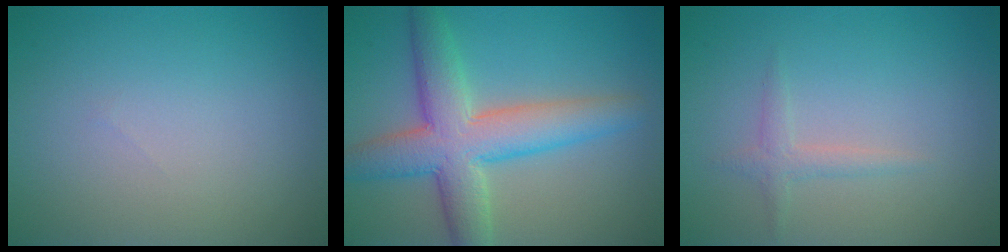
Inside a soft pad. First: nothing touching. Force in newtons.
{"total": 7.5, "press": 7.5, "slide": 0.4}
{"total": 1.3, "press": 1.3, "slide": 0.1}